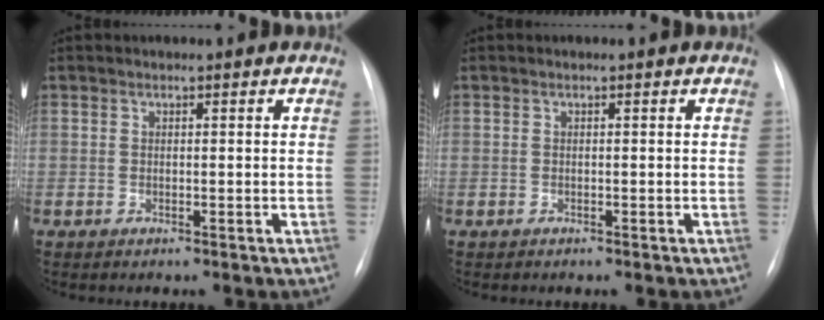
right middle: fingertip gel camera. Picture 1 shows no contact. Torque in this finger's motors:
{"motor_torque": [0.25, -0.28, 0.01, 0.01]}